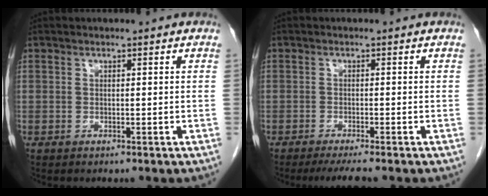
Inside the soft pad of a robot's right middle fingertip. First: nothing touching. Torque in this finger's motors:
{"motor_torque": [0.14, 0.10, 0.01, 0.02]}